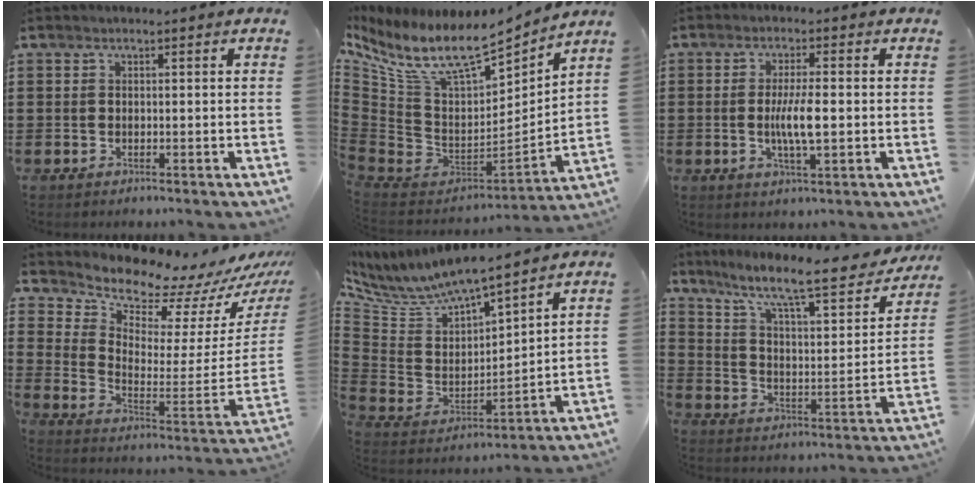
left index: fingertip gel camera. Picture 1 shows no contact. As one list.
[{"total": 10.9, "force": [7.7, 3.7, 6.8], "torque": [-0.165, -0.060, 0.135]}, {"total": 5.8, "force": [-0.3, 1.1, 5.6], "torque": [-0.113, -0.004, -0.012]}, {"total": 8.6, "force": [8.5, 1.2, 0.7], "torque": [-0.038, -0.100, 0.139]}, {"total": 6.9, "force": [6.1, 1.4, 2.9], "torque": [-0.088, -0.047, 0.103]}, {"total": 10.3, "force": [8.2, 0.9, 6.2], "torque": [-0.134, -0.057, 0.132]}]